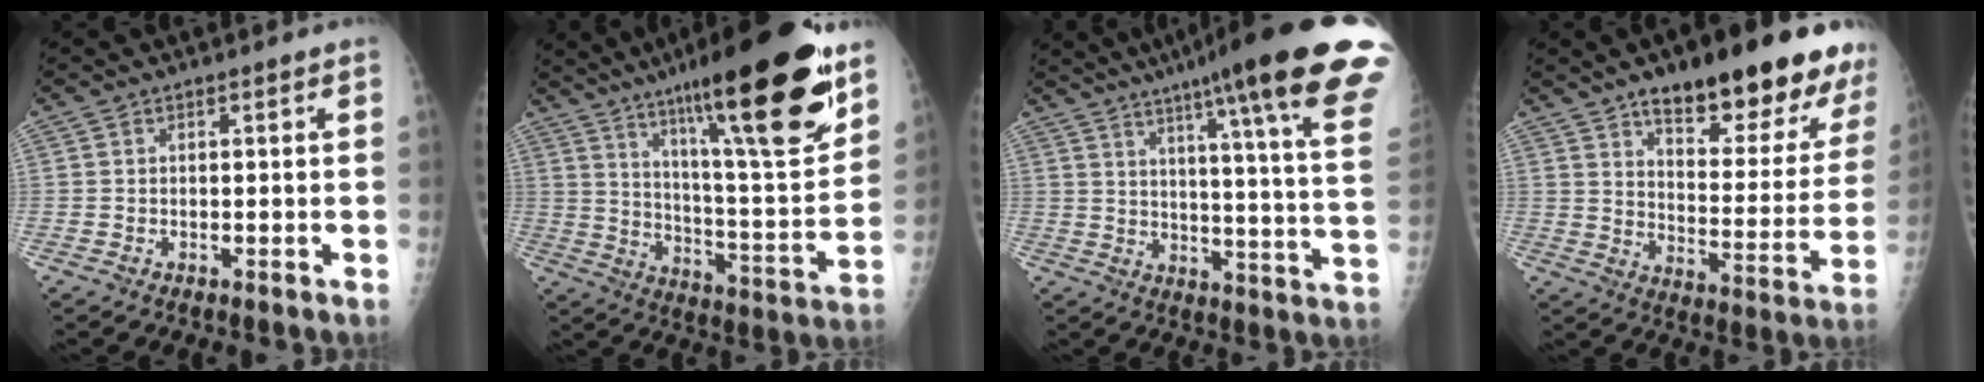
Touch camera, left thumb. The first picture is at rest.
{"total": 27.7, "force": [16.9, 4.7, 21.5], "torque": [-0.315, -0.066, 0.271]}
{"total": 28.1, "force": [18.4, 2.1, 21.2], "torque": [-0.254, -0.073, 0.241]}
{"total": 24.9, "force": [16.3, 7.6, 17.2], "torque": [-0.185, -0.069, 0.228]}